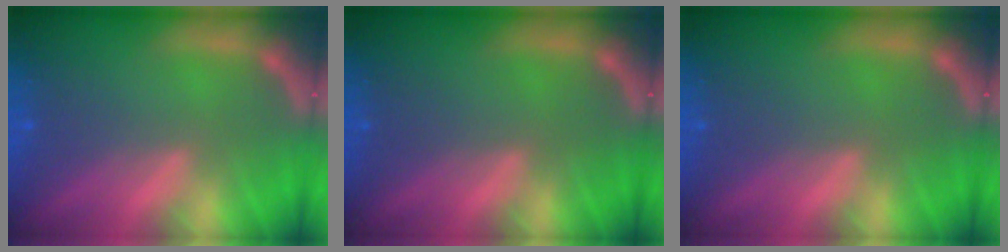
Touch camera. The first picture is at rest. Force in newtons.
{"total": 0.0}
{"total": 0.0}